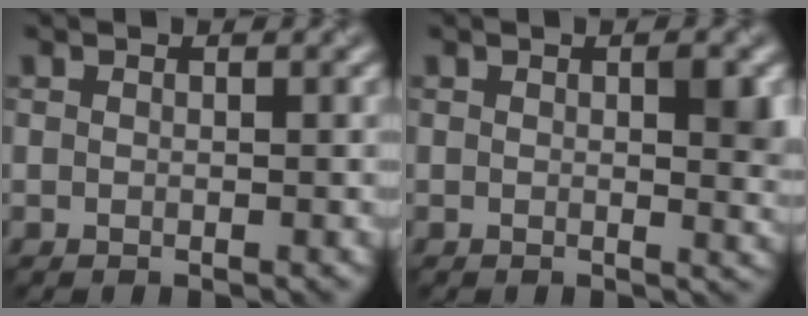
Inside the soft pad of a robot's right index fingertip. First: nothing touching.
{"total": 2.9, "force": [0.4, 1.2, 2.6], "torque": [-0.032, -0.004, 0.009]}